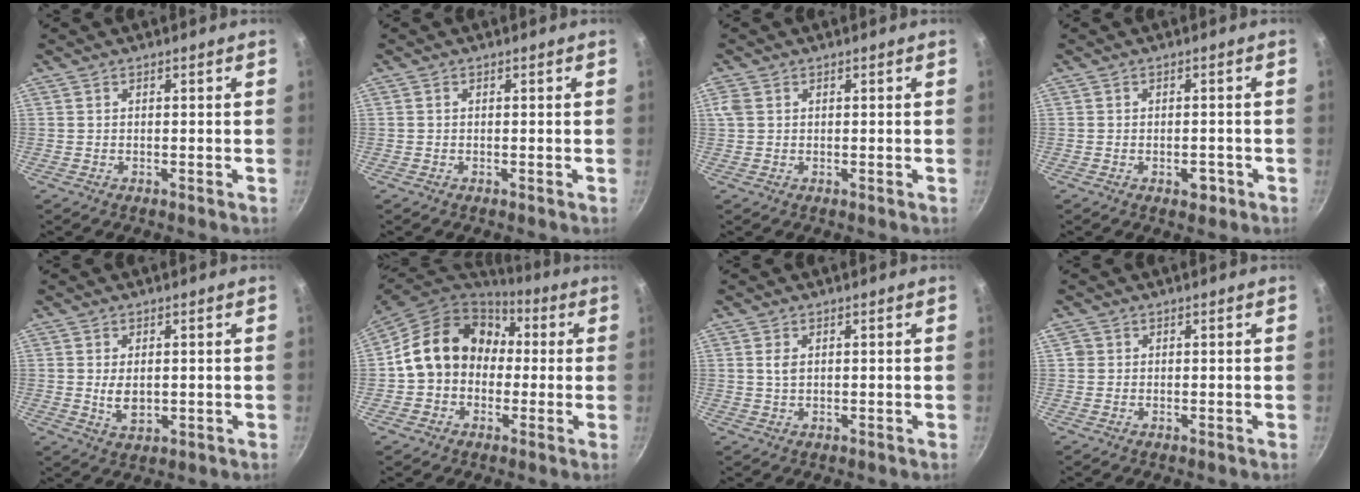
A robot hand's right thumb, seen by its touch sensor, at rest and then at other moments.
{"total": 0.0}
{"total": 2.2, "force": [0.7, 1.6, 1.4], "torque": [-0.029, 0.003, 0.015]}
{"total": 2.8, "force": [-1.3, 1.7, 1.9], "torque": [-0.014, 0.013, -0.015]}
{"total": 4.6, "force": [0.2, 2.8, 3.6], "torque": [-0.059, -0.010, 0.009]}
{"total": 16.9, "force": [1.1, 14.0, 9.4], "torque": [-0.122, 0.048, 0.007]}
{"total": 2.1, "force": [0.6, 1.3, 1.6], "torque": [-0.030, -0.003, 0.011]}
{"total": 1.2, "force": [0.3, 1.1, 0.4], "torque": [-0.005, 0.002, 0.001]}